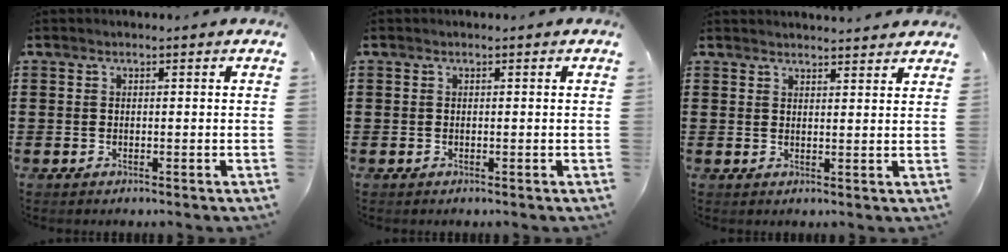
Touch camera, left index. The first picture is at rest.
{"total": 0.0}
{"total": 2.3, "force": [2.2, -0.1, 0.0], "torque": [-0.006, -0.004, 0.044]}